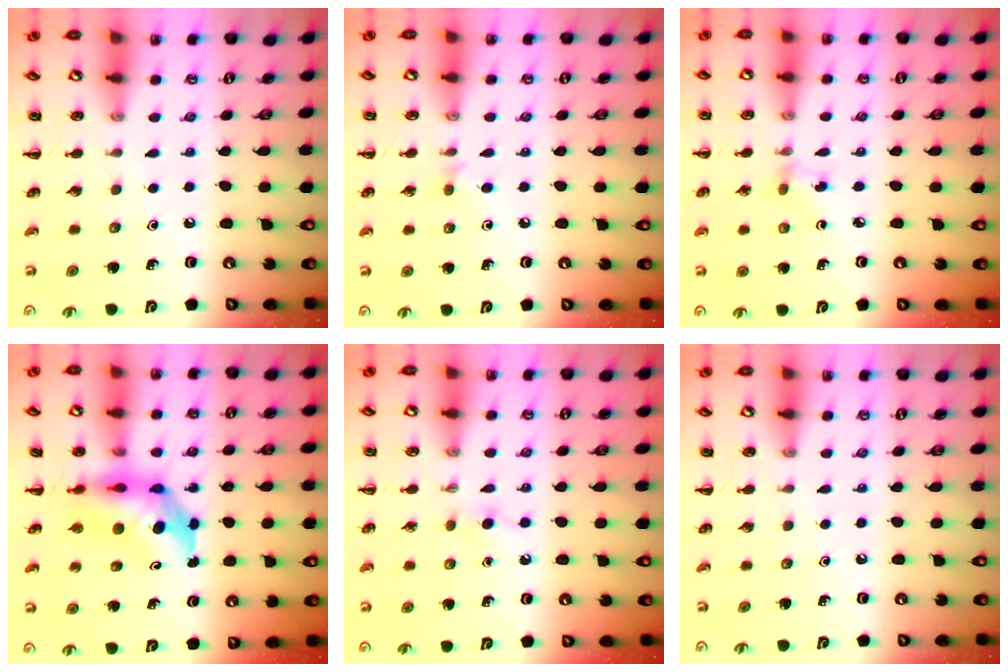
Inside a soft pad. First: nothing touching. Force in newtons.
{"total": 4.0, "press": 3.7, "slide": 1.6}
{"total": 3.1, "press": 2.8, "slide": 1.3}
{"total": 6.2, "press": 5.9, "slide": 1.7}
{"total": 3.1, "press": 2.9, "slide": 1.3}
{"total": 0.0}